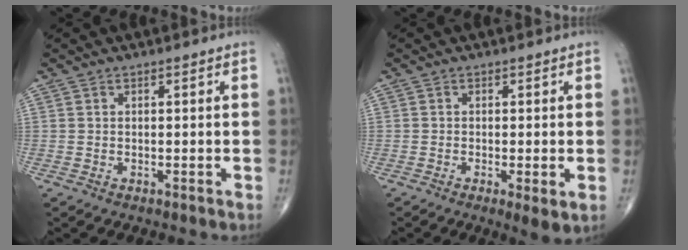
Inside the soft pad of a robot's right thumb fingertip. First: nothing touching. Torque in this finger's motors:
{"motor_torque": [-0.11, -0.07, -0.15, -0.26, -0.02]}